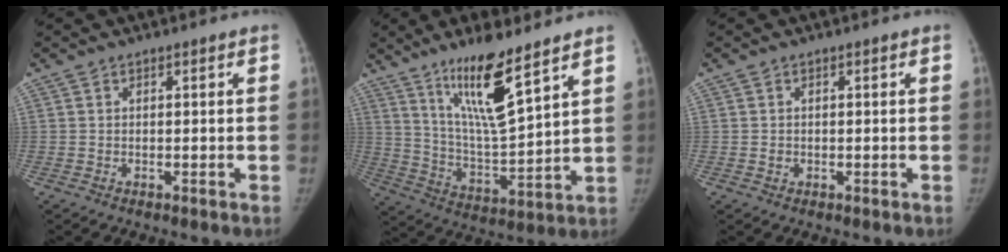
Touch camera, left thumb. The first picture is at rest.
{"total": 14.7, "force": [9.5, 2.4, 11.0], "torque": [-0.189, -0.069, 0.187]}
{"total": 1.0, "force": [-0.1, 0.9, 0.4], "torque": [-0.006, 0.000, 0.001]}